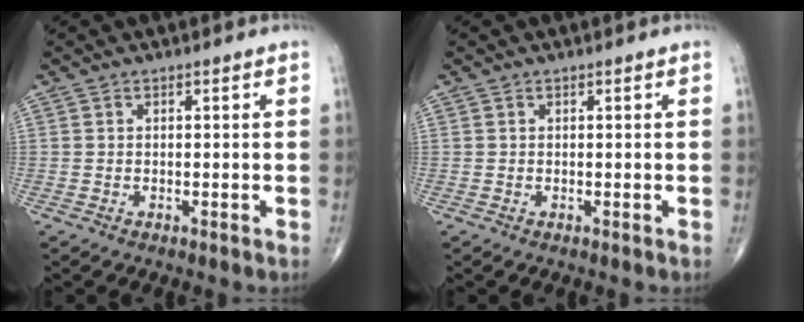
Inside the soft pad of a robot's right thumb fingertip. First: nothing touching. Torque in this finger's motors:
{"motor_torque": [0.33, 0.08, 0.03, 0.11, 0.01]}